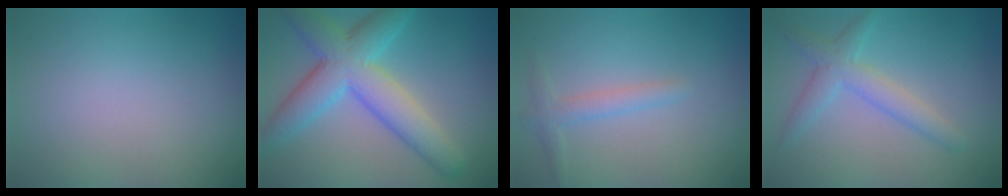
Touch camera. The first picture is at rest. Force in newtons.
{"total": 7.4, "press": 7.4, "slide": 0.4}
{"total": 1.7, "press": 1.7, "slide": 0.1}
{"total": 2.9, "press": 2.9, "slide": 0.1}